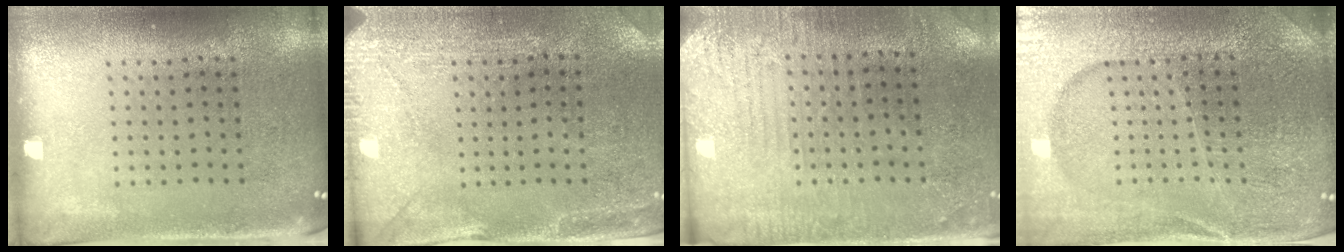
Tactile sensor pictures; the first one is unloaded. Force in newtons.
{"total": 3.0, "press": 2.8, "slide": 1.0}
{"total": 3.0, "press": 2.8, "slide": 1.1}
{"total": 4.7, "press": 4.3, "slide": 1.7}